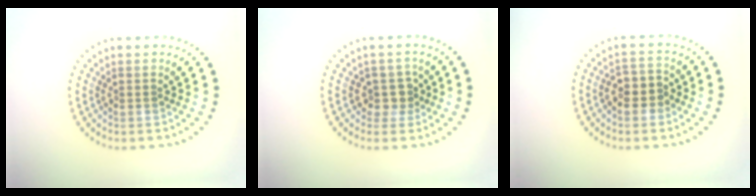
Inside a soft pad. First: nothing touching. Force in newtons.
{"total": 1.9, "press": 1.6, "slide": 1.2}
{"total": 2.6, "press": 2.4, "slide": 0.9}